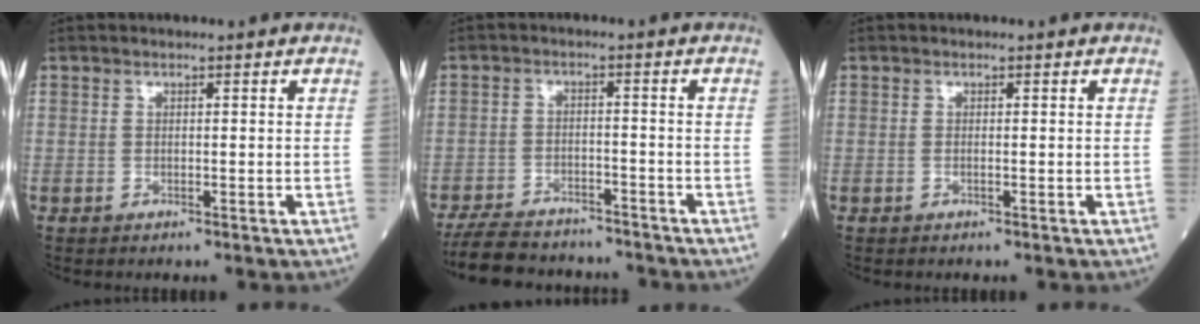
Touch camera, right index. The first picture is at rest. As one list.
[{"total": 12.0, "force": [-10.9, 3.1, 3.8], "torque": [-0.068, 0.003, -0.162]}, {"total": 0.0}]